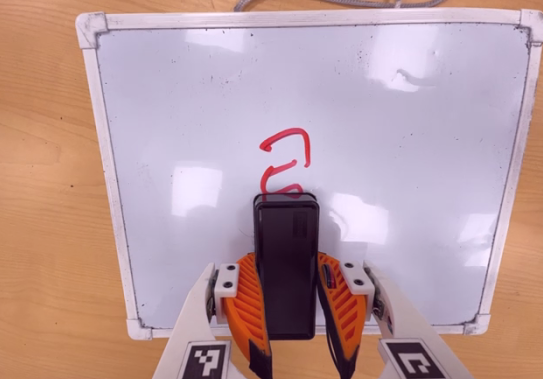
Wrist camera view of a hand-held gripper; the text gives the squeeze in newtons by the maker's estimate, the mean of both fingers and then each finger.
{"total": 8.2, "left": 6.5, "right": 9.9}